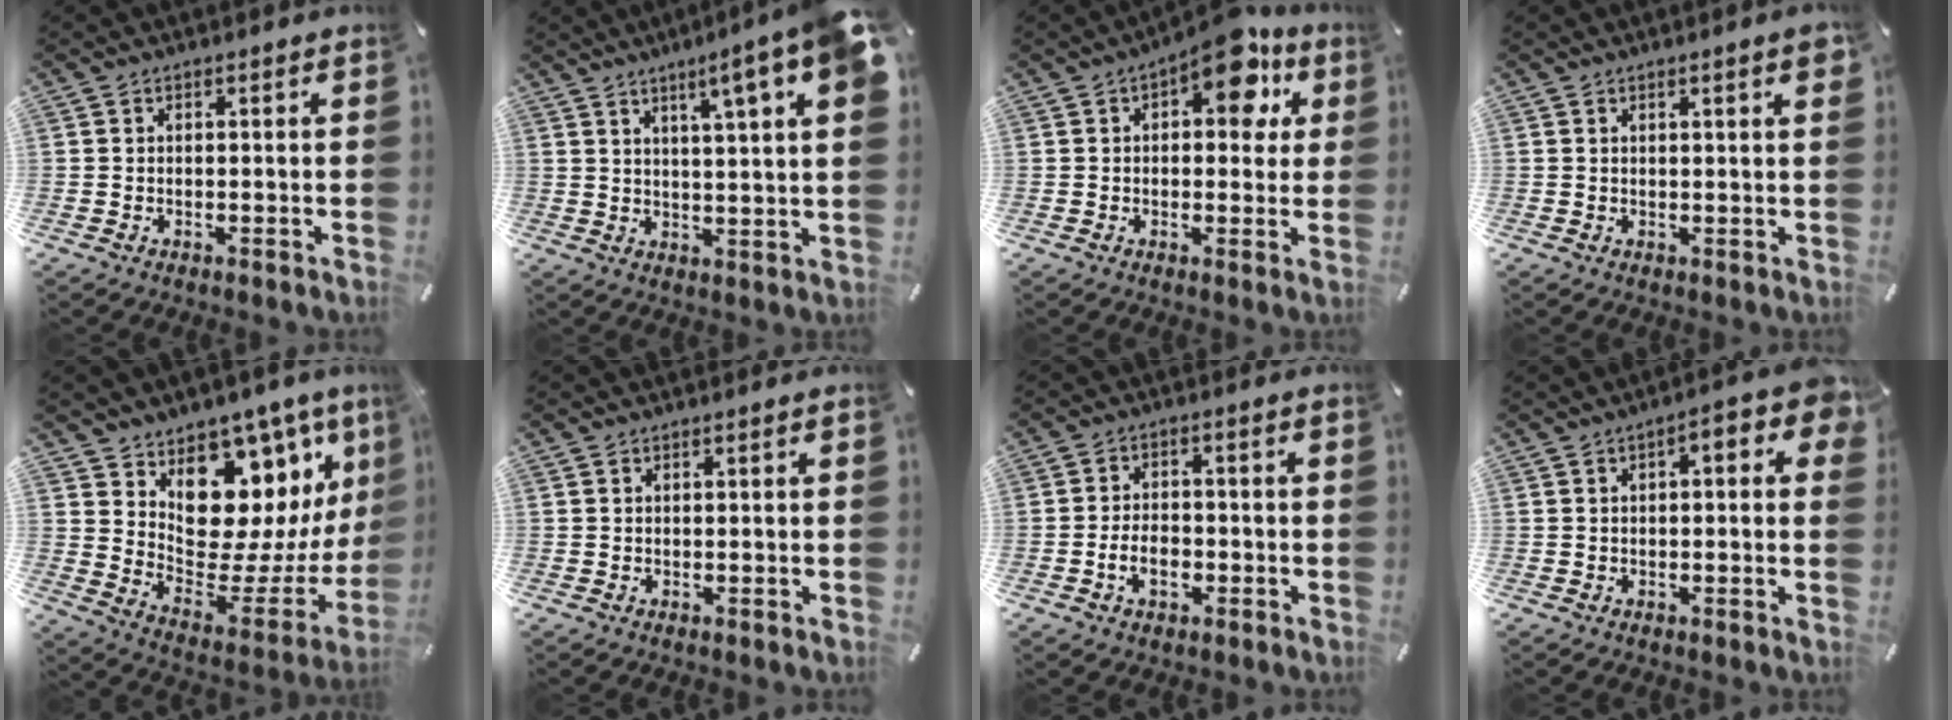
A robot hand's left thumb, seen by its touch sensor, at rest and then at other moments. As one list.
[{"total": 10.6, "force": [6.1, 0.7, 8.7], "torque": [-0.127, -0.036, 0.094]}, {"total": 11.4, "force": [5.4, 5.7, 8.2], "torque": [-0.094, -0.030, 0.087]}, {"total": 2.6, "force": [1.2, 0.3, 2.3], "torque": [-0.037, -0.002, 0.019]}, {"total": 14.5, "force": [7.7, 10.1, 7.0], "torque": [-0.089, -0.096, 0.138]}, {"total": 0.0}, {"total": 5.7, "force": [-1.9, 3.7, 3.9], "torque": [-0.079, 0.008, -0.035]}, {"total": 6.6, "force": [1.6, 2.7, 5.9], "torque": [-0.068, -0.012, 0.022]}]